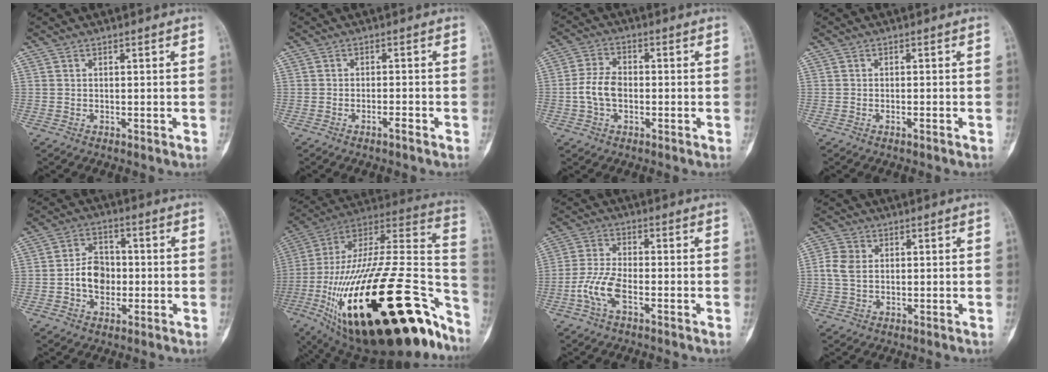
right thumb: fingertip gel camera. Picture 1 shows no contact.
{"total": 1.7, "force": [-1.2, 0.2, 1.2], "torque": [-0.022, 0.007, -0.022]}
{"total": 6.5, "force": [-1.1, 4.2, 4.8], "torque": [-0.087, 0.017, -0.025]}
{"total": 0.8, "force": [-0.5, 0.1, 0.6], "torque": [-0.012, 0.007, -0.008]}
{"total": 7.5, "force": [-1.1, 5.7, 4.8], "torque": [-0.058, 0.020, -0.026]}
{"total": 48.2, "force": [-22.2, 18.1, 38.8], "torque": [-0.614, 0.043, -0.352]}
{"total": 6.4, "force": [-2.7, 2.4, 5.3], "torque": [-0.124, 0.016, -0.056]}
{"total": 4.6, "force": [0.5, 3.4, 3.1], "torque": [-0.064, 0.005, 0.008]}